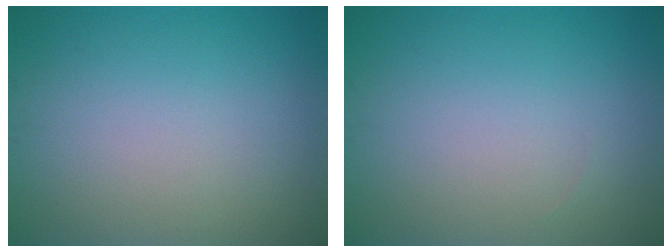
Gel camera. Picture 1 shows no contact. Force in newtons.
{"total": 0.0}